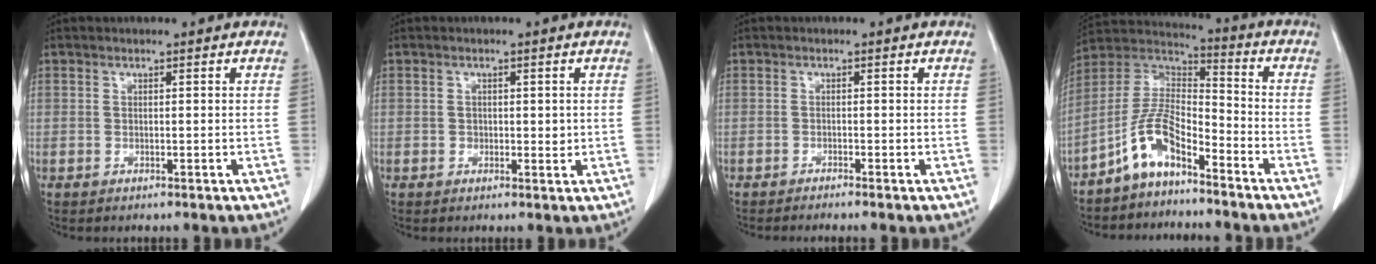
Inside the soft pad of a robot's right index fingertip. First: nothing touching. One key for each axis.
{"total": 1.8, "fx": 0.0, "fy": 1.2, "fz": 1.3, "tx": -0.019, "ty": 0.002, "tz": 0.002}
{"total": 2.2, "fx": -1.8, "fy": -0.4, "fz": 1.0, "tx": -0.014, "ty": 0.003, "tz": -0.027}
{"total": 9.0, "fx": -6.2, "fy": 3.0, "fz": 5.8, "tx": -0.130, "ty": 0.025, "tz": -0.124}